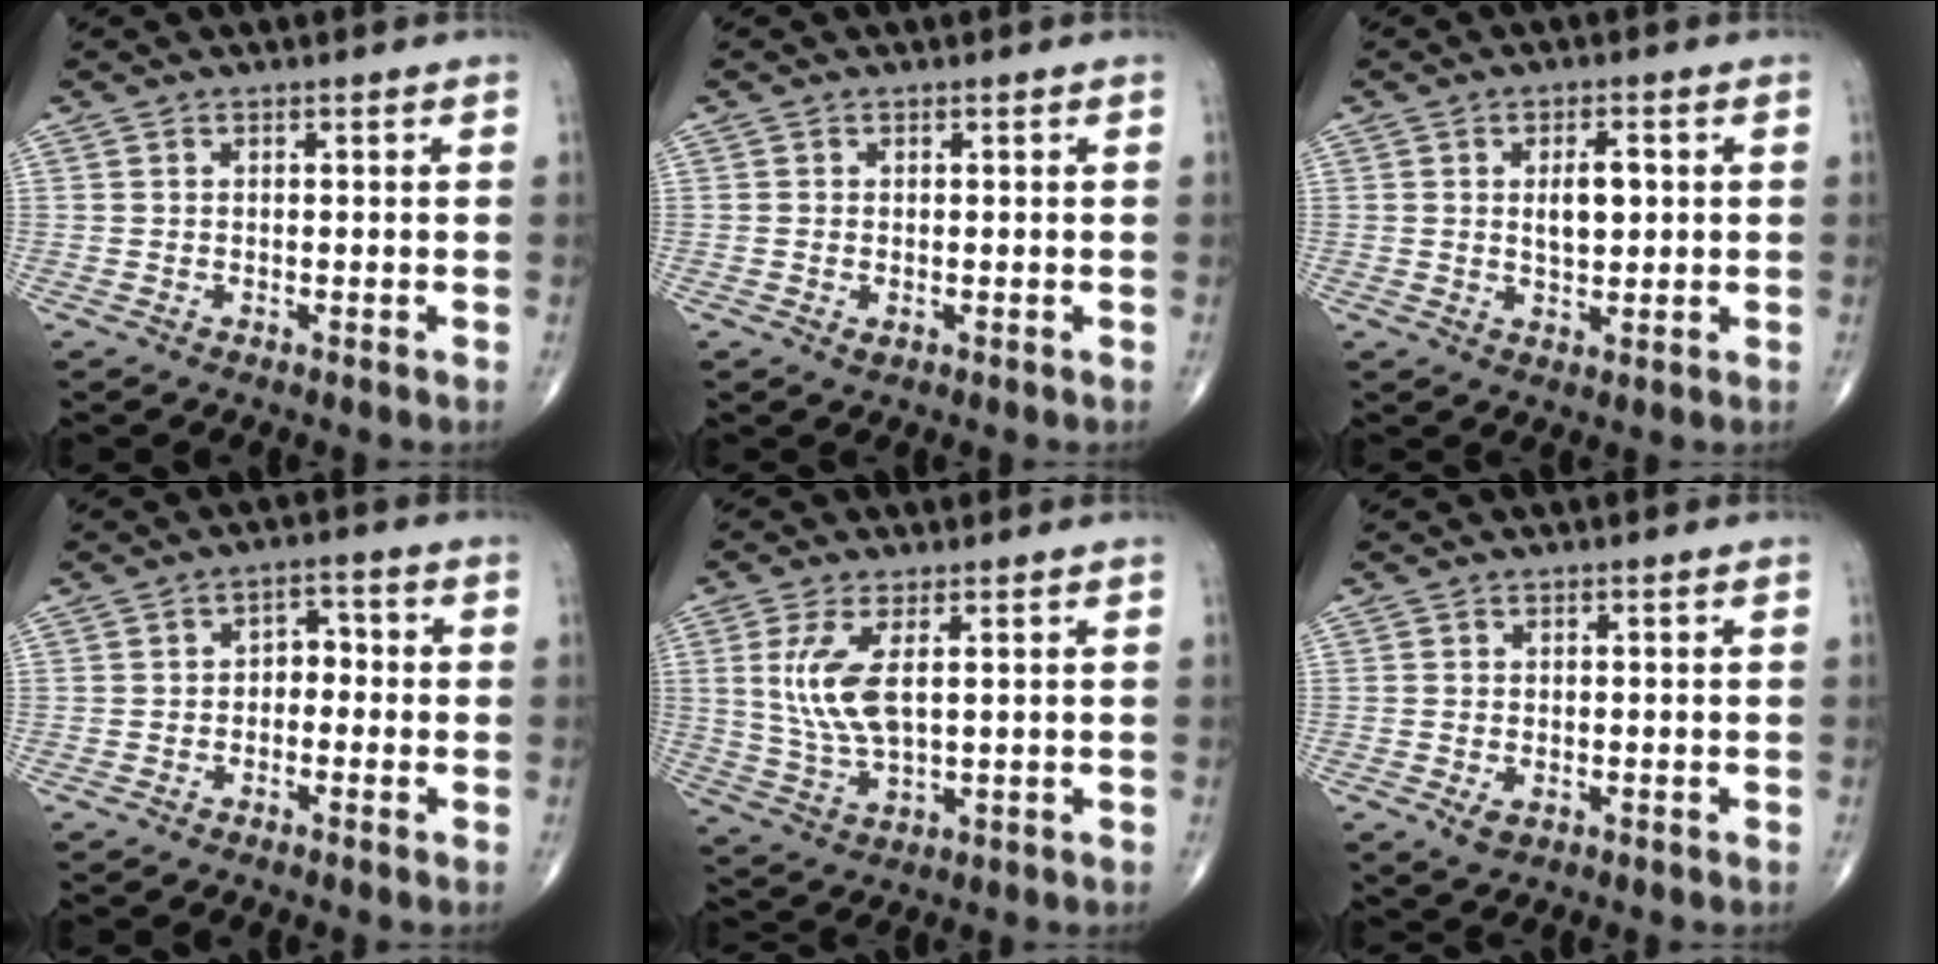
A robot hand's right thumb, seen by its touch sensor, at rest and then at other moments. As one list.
[{"total": 0.8, "force": [-0.2, 0.5, 0.6], "torque": [-0.009, 0.001, -0.002]}, {"total": 5.1, "force": [0.8, 2.5, 4.4], "torque": [-0.062, -0.004, 0.015]}, {"total": 2.4, "force": [-0.7, 1.7, 1.5], "torque": [-0.004, 0.017, -0.022]}, {"total": 8.6, "force": [1.9, 3.4, 7.6], "torque": [-0.168, -0.010, 0.047]}, {"total": 2.1, "force": [-0.7, 1.2, 1.5], "torque": [-0.023, -0.003, -0.008]}]